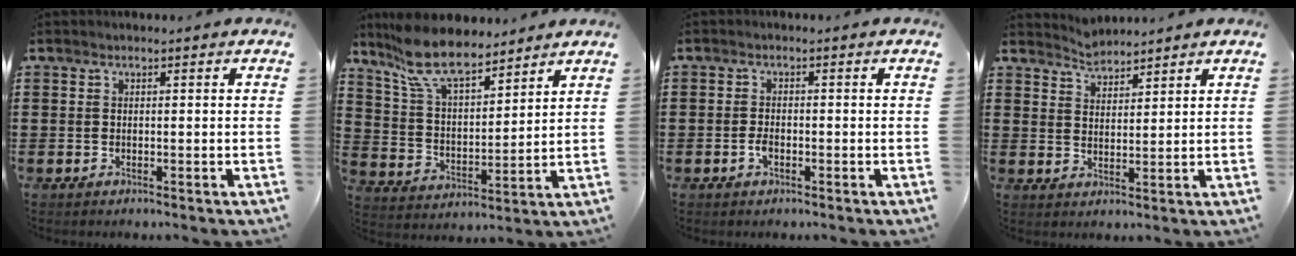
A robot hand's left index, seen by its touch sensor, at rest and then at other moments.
{"total": 10.4, "force": [8.8, 3.1, 4.8], "torque": [-0.127, -0.026, 0.163]}
{"total": 1.8, "force": [-0.7, 0.9, 1.4], "torque": [-0.036, -0.002, -0.015]}
{"total": 3.0, "force": [3.0, 0.2, -0.4], "torque": [-0.001, -0.006, 0.057]}